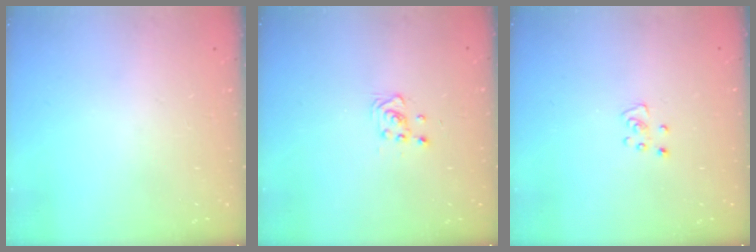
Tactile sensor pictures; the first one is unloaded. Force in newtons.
{"total": 3.7, "press": 3.6, "slide": 0.5}
{"total": 3.9, "press": 3.9, "slide": 0.2}